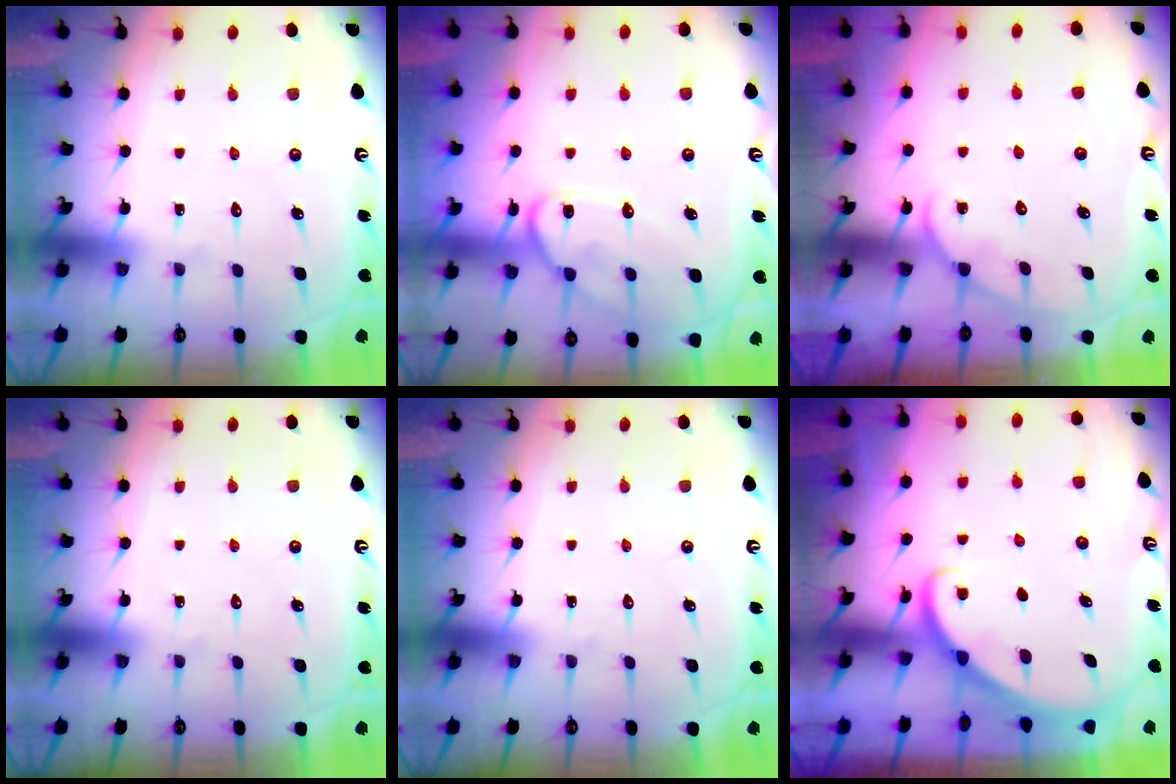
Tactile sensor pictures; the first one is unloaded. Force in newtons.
{"total": 12.8, "press": 12.8, "slide": 0.8}
{"total": 4.0, "press": 4.0, "slide": 0.3}
{"total": 0.0}
{"total": 0.0}
{"total": 3.6, "press": 3.6, "slide": 0.1}